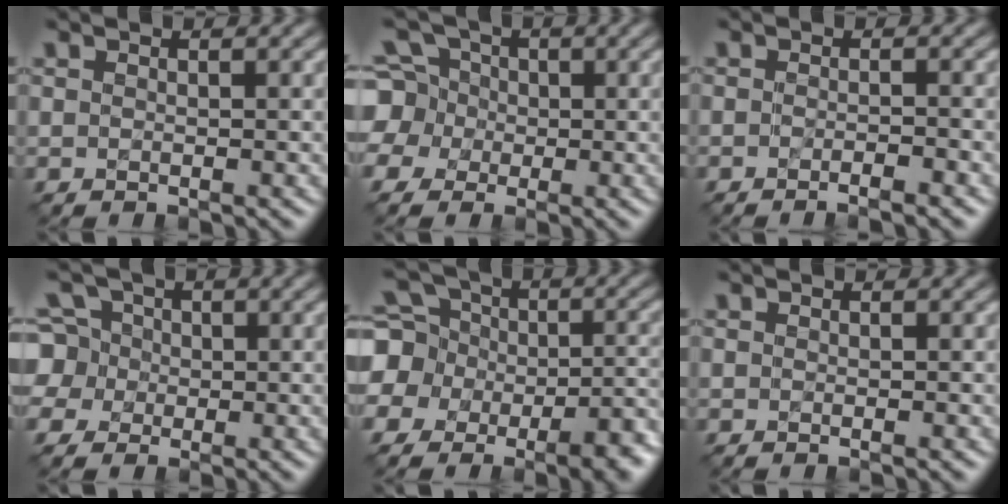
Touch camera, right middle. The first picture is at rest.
{"total": 8.5, "force": [0.7, 7.9, 3.1], "torque": [-0.086, 0.026, -0.017]}
{"total": 1.4, "force": [-1.1, 0.1, 0.8], "torque": [-0.014, -0.002, -0.024]}
{"total": 6.4, "force": [0.3, 6.0, 2.0], "torque": [-0.054, 0.035, -0.019]}
{"total": 14.7, "force": [-4.9, 12.4, 6.0], "torque": [-0.130, -0.016, -0.110]}
{"total": 0.0}